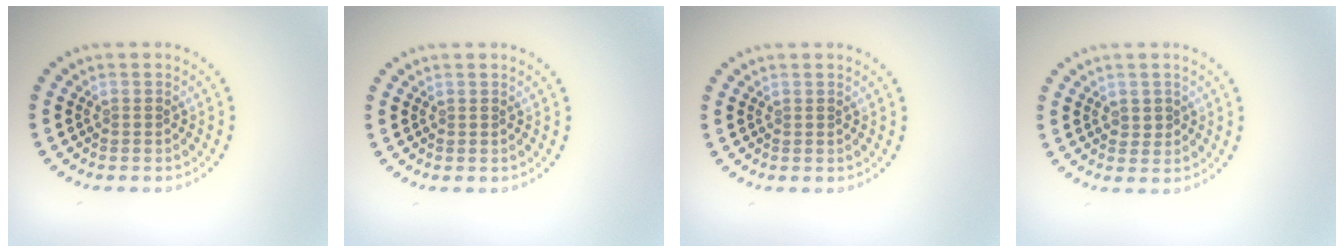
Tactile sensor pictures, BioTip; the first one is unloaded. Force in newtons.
{"total": 0.0}
{"total": 0.0}
{"total": 0.7, "press": 0.7, "slide": 0.2}